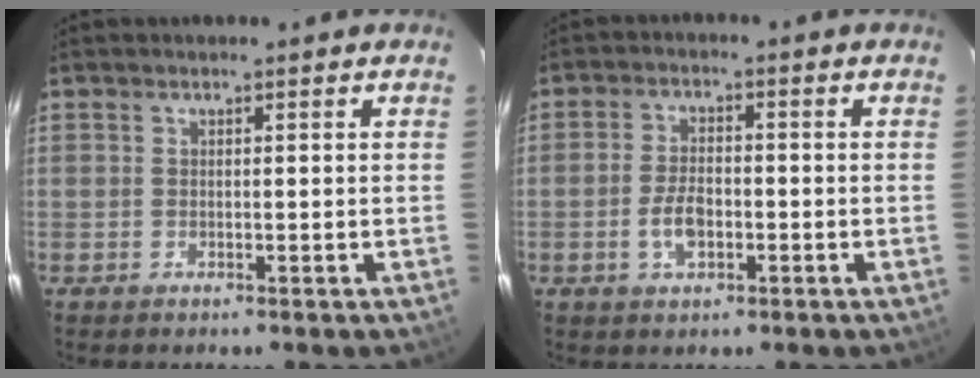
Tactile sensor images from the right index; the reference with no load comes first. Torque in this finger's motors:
{"motor_torque": [1.02, -0.01, 0.48, 0.05]}